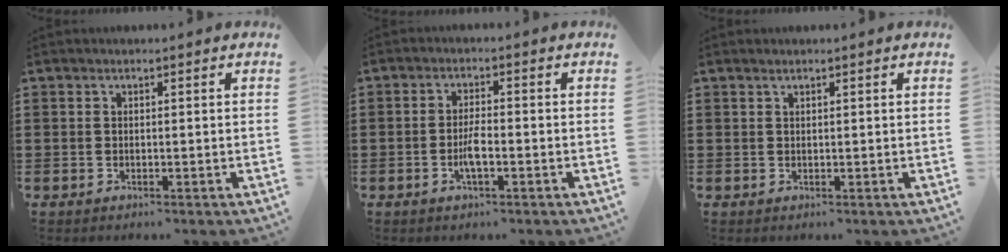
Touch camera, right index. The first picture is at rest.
{"total": 3.3, "force": [-1.1, 0.7, 3.0], "torque": [-0.066, -0.002, -0.025]}
{"total": 0.5, "force": [0.5, 0.0, 0.3], "torque": [-0.006, -0.002, 0.010]}